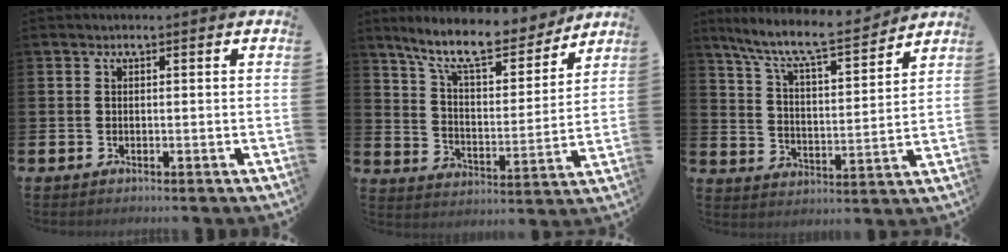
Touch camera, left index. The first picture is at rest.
{"total": 11.3, "force": [9.7, 2.8, 5.0], "torque": [-0.124, -0.057, 0.170]}
{"total": 8.9, "force": [8.0, 1.2, 3.7], "torque": [-0.102, -0.054, 0.134]}